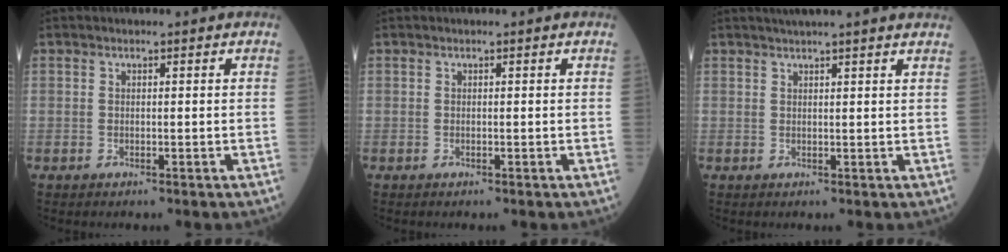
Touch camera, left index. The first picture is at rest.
{"total": 0.0}
{"total": 8.0, "force": [7.0, -0.5, 3.8], "torque": [-0.053, 0.027, 0.076]}